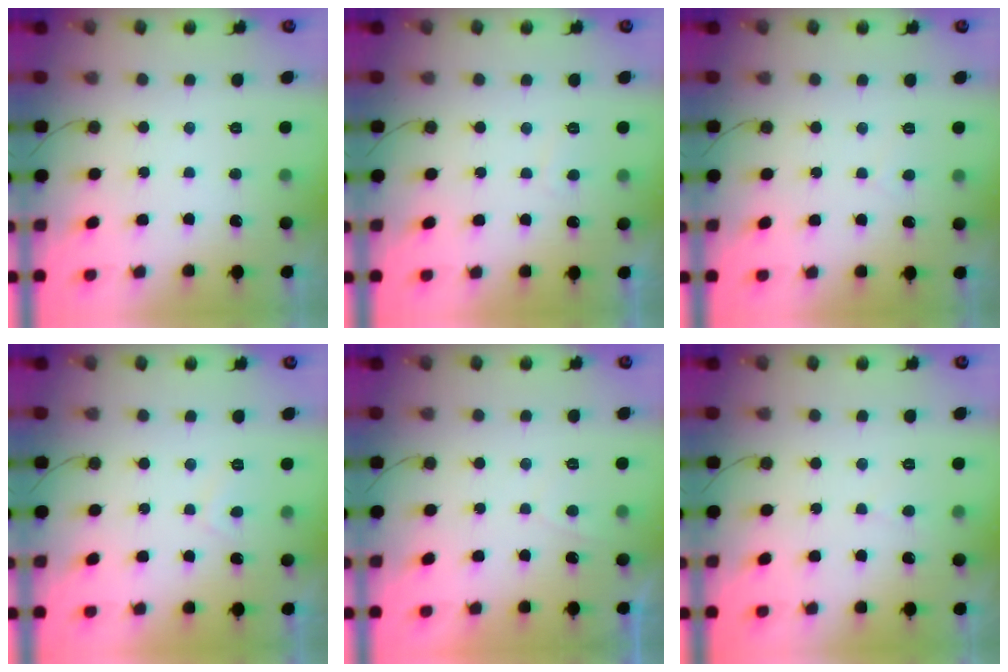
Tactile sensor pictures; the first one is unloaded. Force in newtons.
{"total": 0.8, "press": 0.7, "slide": 0.5}
{"total": 3.7, "press": 3.7, "slide": 0.2}
{"total": 2.2, "press": 2.1, "slide": 0.5}
{"total": 0.8, "press": 0.5, "slide": 0.6}
{"total": 2.4, "press": 2.4, "slide": 0.4}